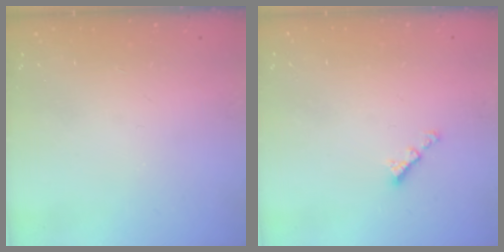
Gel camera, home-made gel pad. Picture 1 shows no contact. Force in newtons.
{"total": 2.1, "press": 2.1, "slide": 0.4}